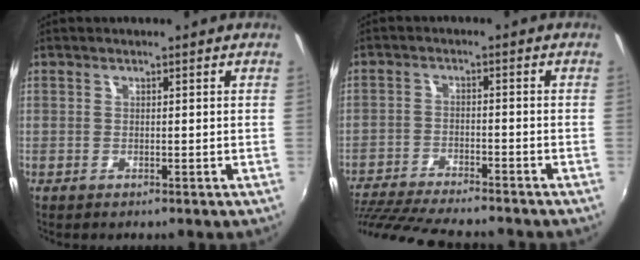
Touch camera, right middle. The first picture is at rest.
{"total": 16.1, "force": [-14.3, 2.1, 7.2], "torque": [-0.156, -0.027, -0.234]}